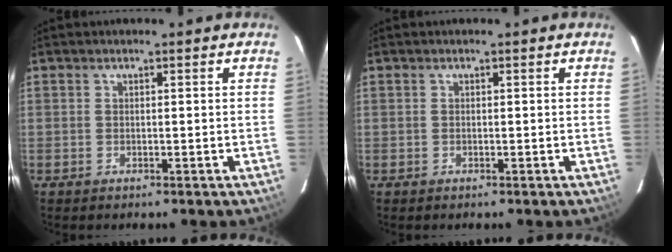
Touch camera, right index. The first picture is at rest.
{"total": 0.0}